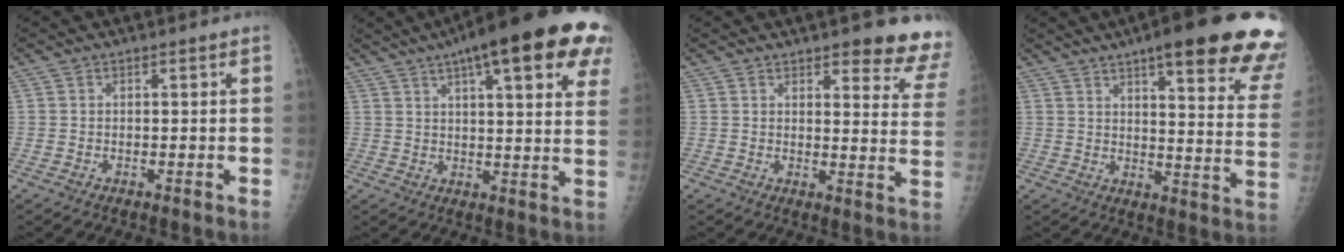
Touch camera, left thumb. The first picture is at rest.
{"total": 24.9, "force": [13.8, 6.1, 19.7], "torque": [-0.248, 0.003, 0.172]}
{"total": 11.8, "force": [10.1, 2.8, 5.4], "torque": [-0.023, -0.066, 0.095]}
{"total": 25.4, "force": [16.9, 4.8, 18.3], "torque": [-0.197, -0.060, 0.204]}